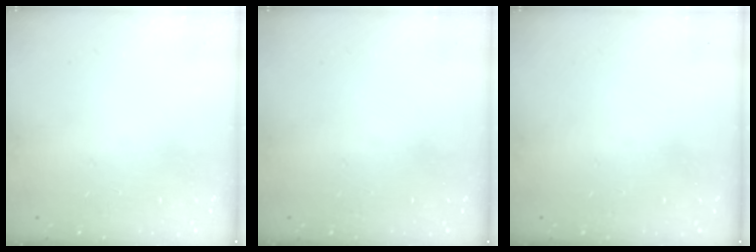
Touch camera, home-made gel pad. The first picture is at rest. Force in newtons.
{"total": 0.0}
{"total": 0.0}